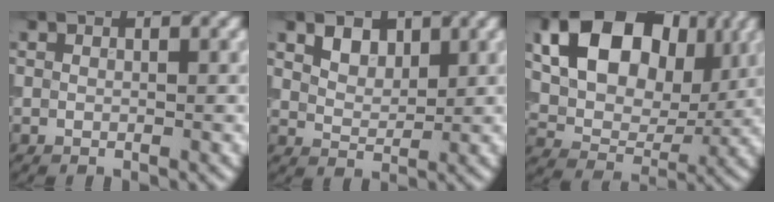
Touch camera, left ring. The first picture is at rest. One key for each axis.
{"total": 2.5, "fx": 1.4, "fy": 1.5, "fz": 1.3, "tx": -0.025, "ty": -0.001, "tz": 0.024}
{"total": 12.4, "fx": 3.8, "fy": 8.5, "fz": 8.2, "tx": -0.142, "ty": 0.005, "tz": 0.059}